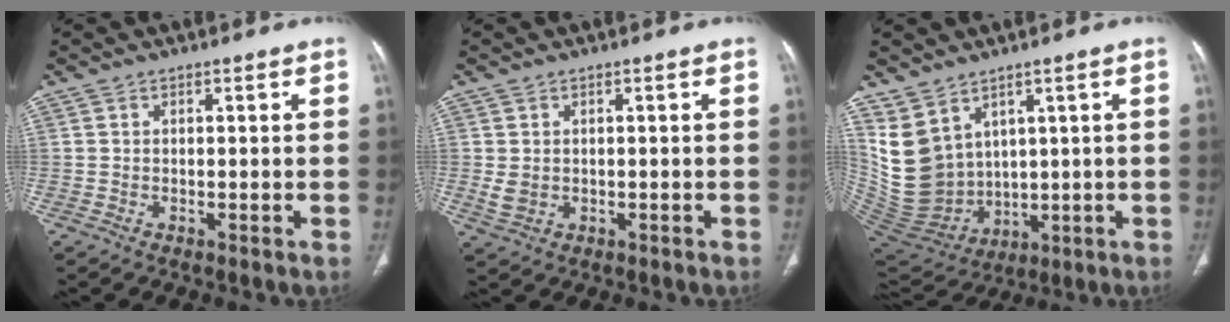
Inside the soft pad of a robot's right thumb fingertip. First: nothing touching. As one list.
[{"total": 2.7, "force": [0.0, 2.2, 1.5], "torque": [-0.029, -0.002, 0.009]}, {"total": 12.4, "force": [5.2, 9.4, 6.2], "torque": [-0.110, -0.029, 0.139]}]